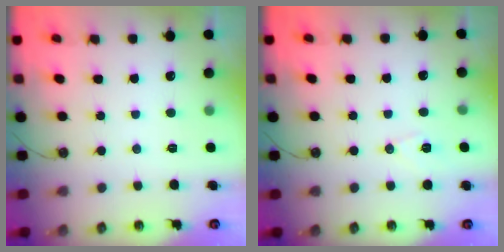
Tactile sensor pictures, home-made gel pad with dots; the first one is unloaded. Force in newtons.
{"total": 6.4, "press": 6.0, "slide": 2.2}